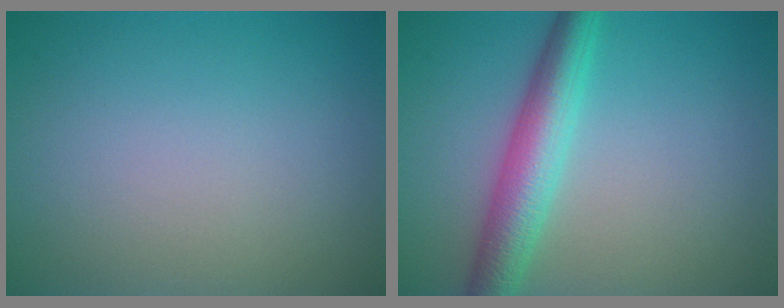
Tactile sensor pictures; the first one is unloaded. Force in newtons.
{"total": 5.0, "press": 5.0, "slide": 0.0}